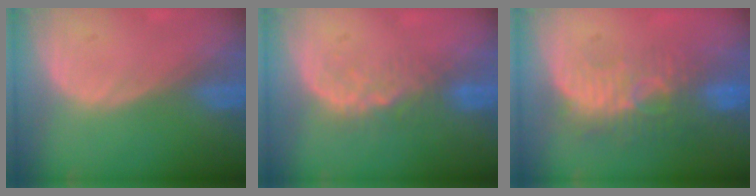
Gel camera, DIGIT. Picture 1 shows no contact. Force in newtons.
{"total": 4.4, "press": 4.0, "slide": 1.9}
{"total": 9.0, "press": 8.2, "slide": 3.8}